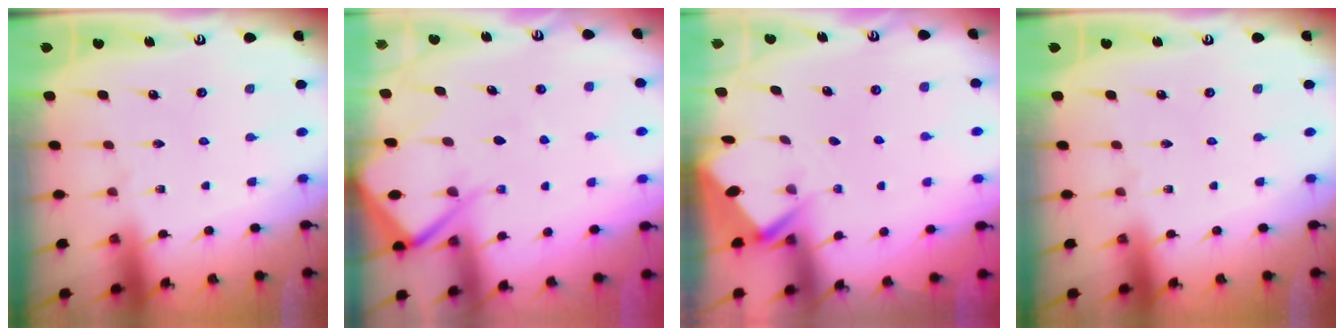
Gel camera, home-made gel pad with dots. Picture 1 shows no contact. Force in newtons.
{"total": 8.4, "press": 8.3, "slide": 0.9}
{"total": 2.7, "press": 2.7, "slide": 0.3}
{"total": 0.0}